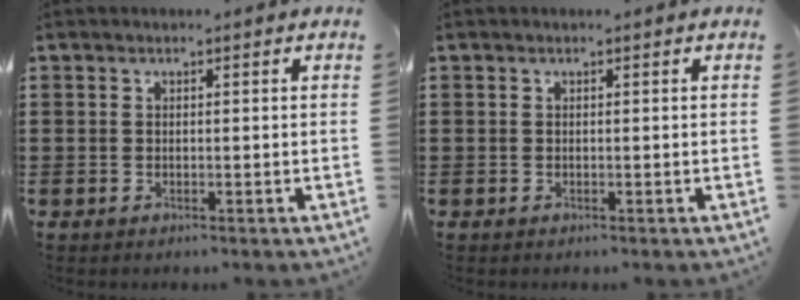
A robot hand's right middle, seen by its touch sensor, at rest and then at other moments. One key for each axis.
{"total": 0.0}